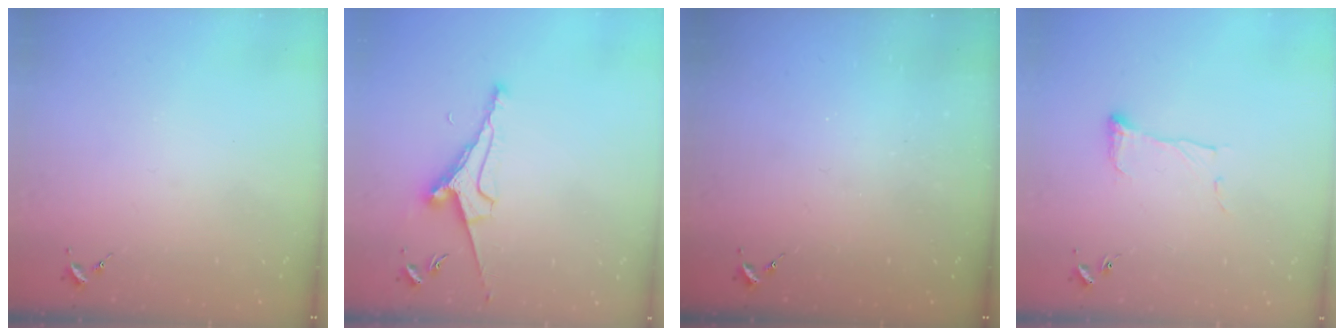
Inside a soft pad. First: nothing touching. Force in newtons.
{"total": 8.1, "press": 8.0, "slide": 1.2}
{"total": 0.0}
{"total": 6.6, "press": 6.6, "slide": 0.4}